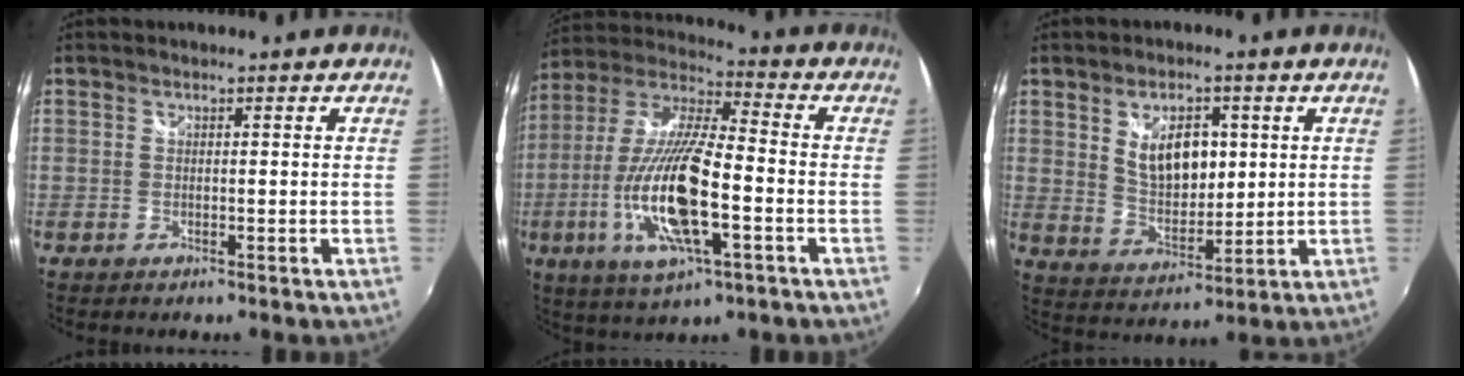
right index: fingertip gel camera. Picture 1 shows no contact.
{"total": 19.9, "force": [-5.7, 5.4, 18.2], "torque": [-0.369, -0.021, -0.108]}
{"total": 9.4, "force": [2.7, 5.3, 7.3], "torque": [-0.121, 0.001, 0.058]}